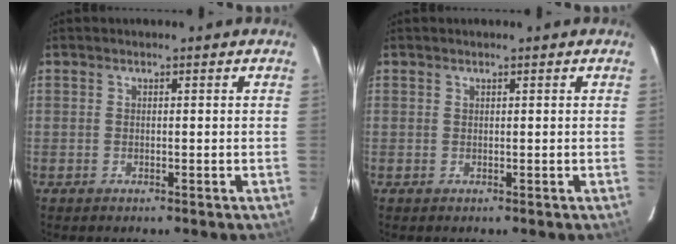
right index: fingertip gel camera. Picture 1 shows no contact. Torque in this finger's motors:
{"motor_torque": [0.10, 0.03, 0.00, 0.01]}